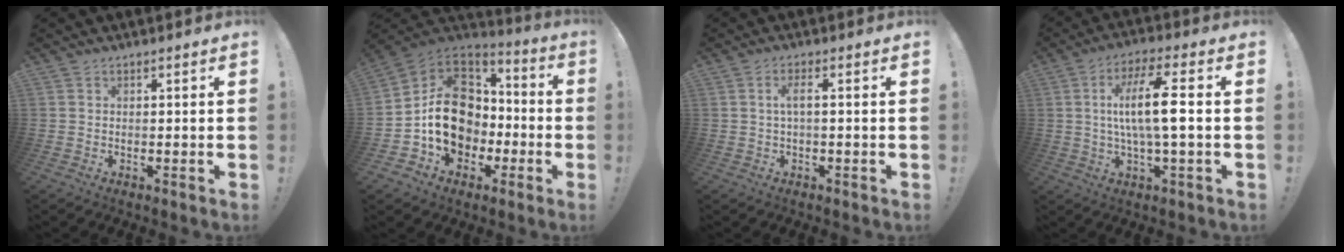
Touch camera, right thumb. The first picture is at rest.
{"total": 19.4, "force": [-2.4, 15.8, 10.9], "torque": [-0.156, 0.027, -0.015]}
{"total": 3.2, "force": [0.3, 0.2, 3.2], "torque": [-0.061, 0.003, 0.003]}
{"total": 13.2, "force": [0.8, 2.4, 13.0], "torque": [-0.243, 0.008, 0.003]}